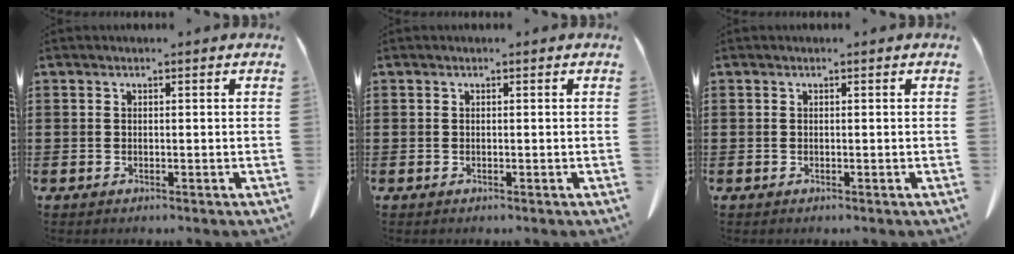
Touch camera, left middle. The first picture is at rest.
{"total": 0.0}
{"total": 0.0}